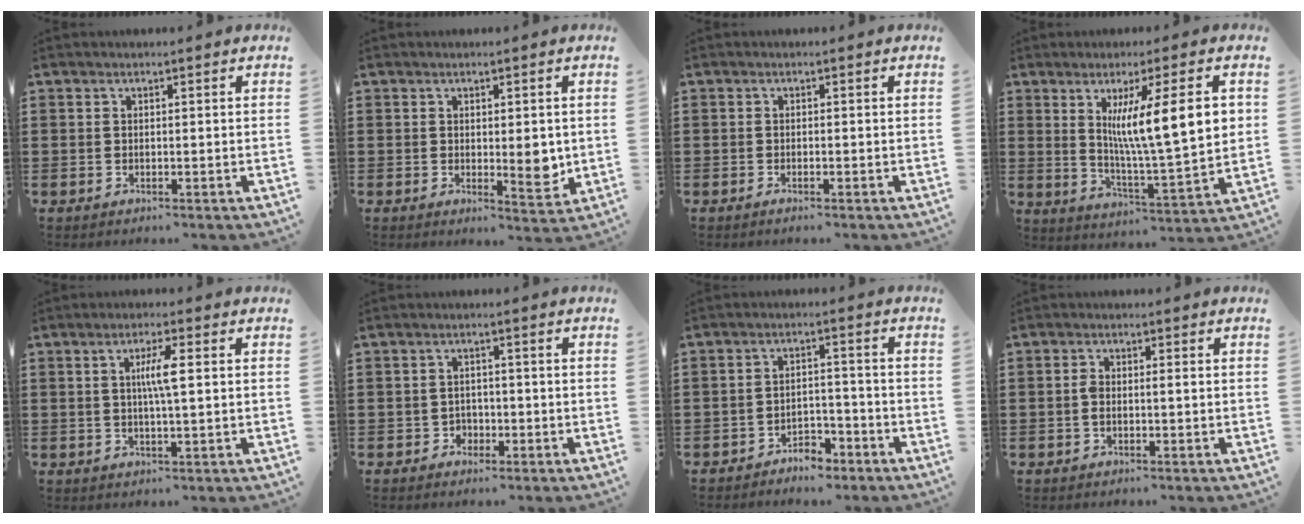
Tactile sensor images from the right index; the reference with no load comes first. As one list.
[{"total": 4.6, "force": [0.4, 2.0, 4.1], "torque": [-0.059, -0.002, 0.006]}, {"total": 0.6, "force": [-0.3, 0.0, 0.5], "torque": [-0.009, -0.003, -0.006]}, {"total": 12.2, "force": [3.6, 1.5, 11.5], "torque": [-0.196, -0.012, 0.053]}, {"total": 5.4, "force": [0.3, -1.0, 5.3], "torque": [-0.100, -0.009, -0.002]}, {"total": 1.8, "force": [-0.9, 1.5, 0.3], "torque": [-0.013, 0.000, -0.022]}, {"total": 3.7, "force": [-3.5, 1.0, 0.6], "torque": [-0.015, 0.006, -0.071]}, {"total": 1.6, "force": [-0.2, 0.5, 1.5], "torque": [-0.029, 0.001, -0.004]}]